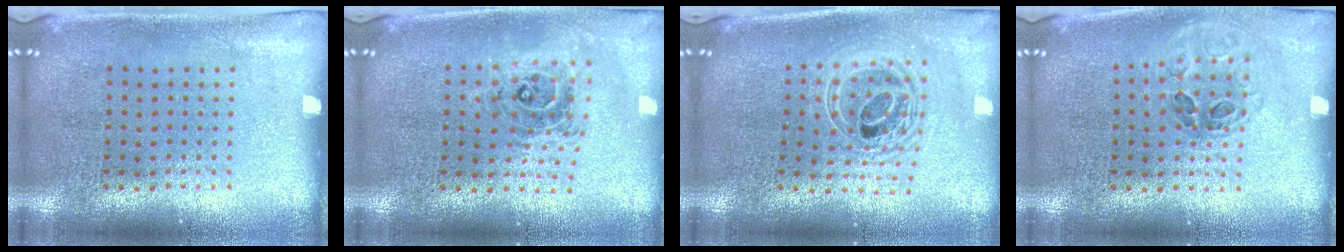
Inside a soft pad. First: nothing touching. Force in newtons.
{"total": 0.9, "press": 0.9, "slide": 0.1}
{"total": 2.2, "press": 1.7, "slide": 1.4}
{"total": 1.0, "press": 1.0, "slide": 0.3}